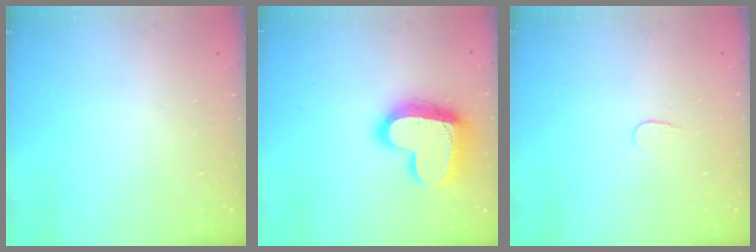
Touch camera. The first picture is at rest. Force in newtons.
{"total": 19.3, "press": 19.2, "slide": 1.6}
{"total": 3.7, "press": 3.7, "slide": 0.3}